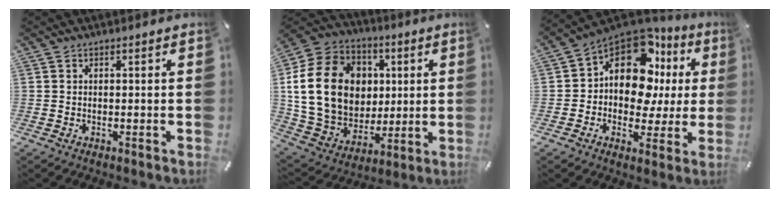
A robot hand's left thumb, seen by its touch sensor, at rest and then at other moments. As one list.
[{"total": 22.7, "force": [3.9, 18.5, 12.6], "torque": [-0.252, 0.003, 0.081]}, {"total": 15.2, "force": [4.7, 10.3, 10.2], "torque": [-0.179, -0.044, 0.077]}]